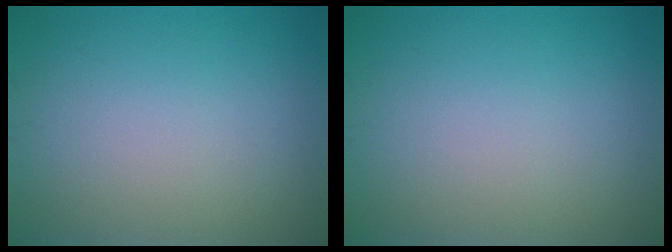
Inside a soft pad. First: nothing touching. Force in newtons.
{"total": 0.0}